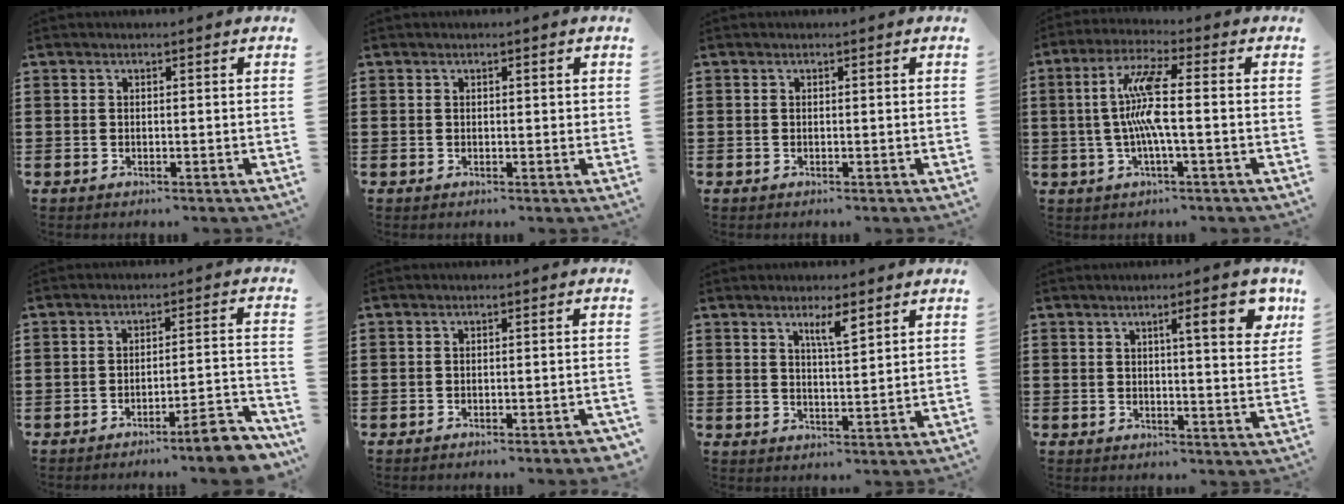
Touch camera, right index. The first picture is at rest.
{"total": 0.5, "force": [0.2, 0.2, 0.4], "torque": [-0.008, 0.002, 0.004]}
{"total": 0.0}
{"total": 8.3, "force": [-0.5, 0.9, 8.2], "torque": [-0.176, -0.008, -0.021]}
{"total": 6.2, "force": [-5.1, 0.2, 3.5], "torque": [-0.054, -0.004, -0.095]}
{"total": 1.6, "force": [-1.5, 0.0, 0.6], "torque": [-0.011, 0.001, -0.029]}
{"total": 3.8, "force": [2.5, 0.6, 2.8], "torque": [-0.051, 0.001, 0.040]}
{"total": 7.5, "force": [3.3, 1.4, 6.6], "torque": [-0.094, -0.004, 0.044]}